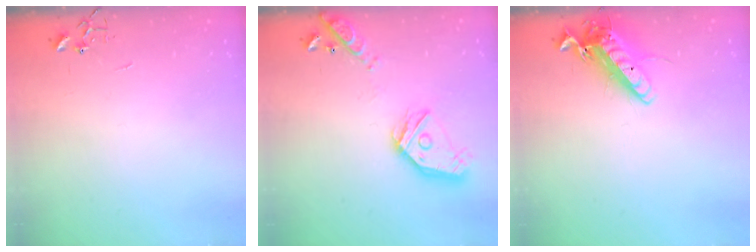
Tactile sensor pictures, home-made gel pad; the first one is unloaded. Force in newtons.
{"total": 18.0, "press": 17.8, "slide": 2.3}
{"total": 14.7, "press": 14.5, "slide": 1.8}